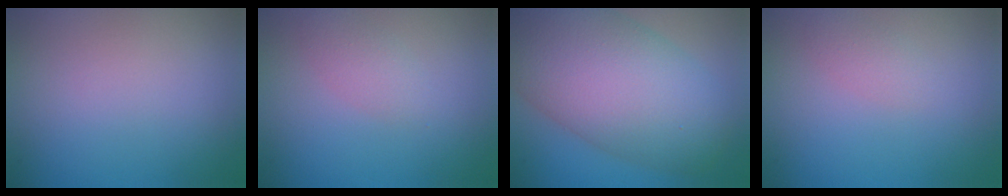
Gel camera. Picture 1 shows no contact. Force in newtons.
{"total": 1.6, "press": 1.6, "slide": 0.0}
{"total": 11.8, "press": 11.8, "slide": 0.7}
{"total": 1.2, "press": 1.2, "slide": 0.1}